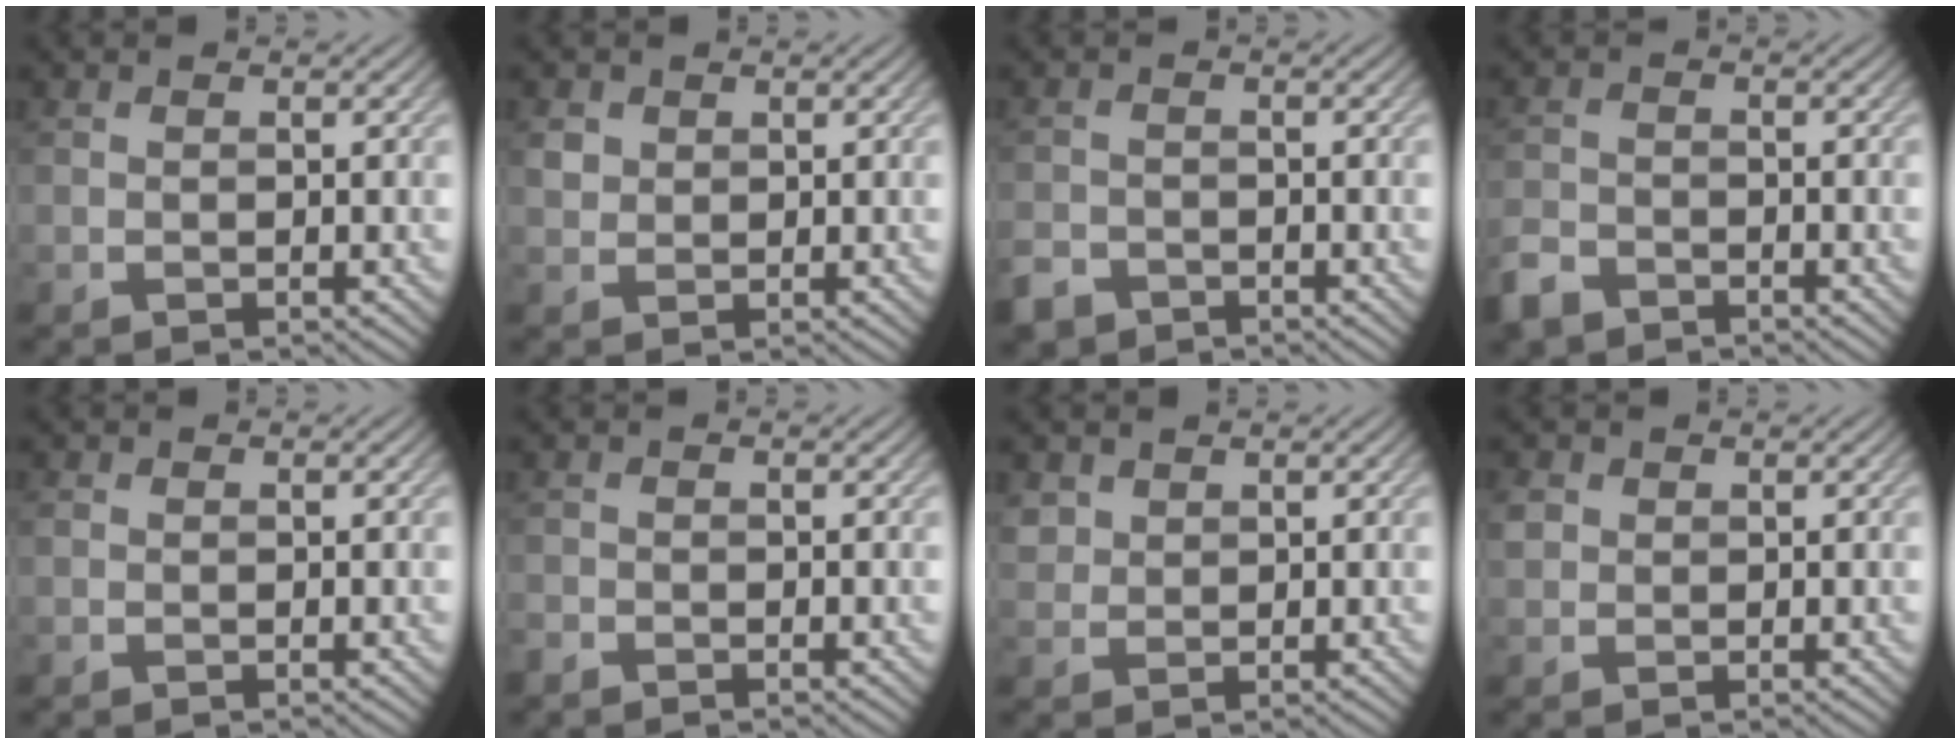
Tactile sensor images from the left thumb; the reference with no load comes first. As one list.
[{"total": 1.7, "force": [0.8, 1.4, 0.4], "torque": [-0.012, -0.001, 0.015]}, {"total": 2.9, "force": [-2.4, 1.5, 0.8], "torque": [-0.018, -0.007, -0.052]}, {"total": 3.6, "force": [-3.1, 1.5, 1.2], "torque": [-0.025, -0.008, -0.070]}, {"total": 0.6, "force": [0.0, 0.6, 0.1], "torque": [0.001, -0.004, -0.002]}, {"total": 1.2, "force": [-1.1, 0.4, 0.3], "torque": [-0.008, -0.006, -0.027]}, {"total": 2.1, "force": [1.4, 1.6, 0.4], "torque": [-0.014, 0.001, 0.028]}, {"total": 1.9, "force": [0.6, 1.7, 0.6], "torque": [-0.019, 0.002, 0.009]}]